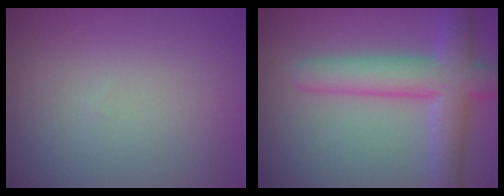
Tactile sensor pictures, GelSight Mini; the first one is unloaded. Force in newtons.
{"total": 5.9, "press": 5.9, "slide": 0.3}